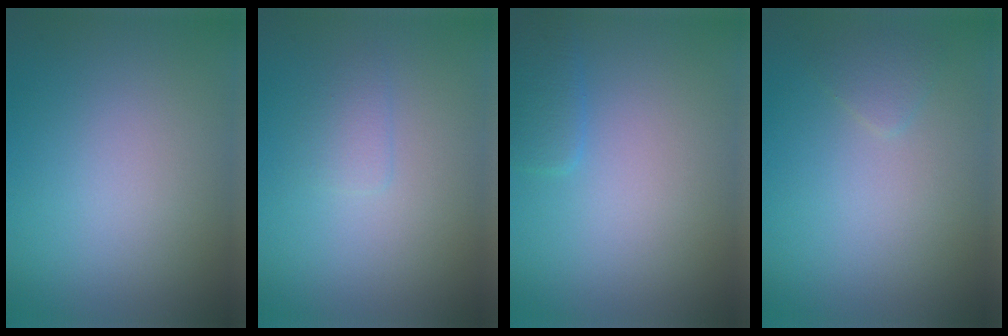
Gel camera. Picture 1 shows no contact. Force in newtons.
{"total": 1.2, "press": 1.2, "slide": 0.1}
{"total": 1.5, "press": 1.5, "slide": 0.1}
{"total": 1.1, "press": 1.1, "slide": 0.0}